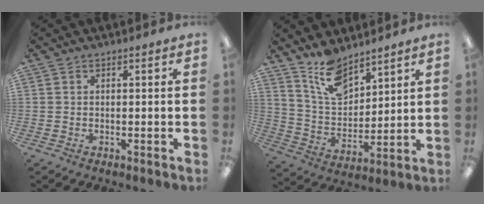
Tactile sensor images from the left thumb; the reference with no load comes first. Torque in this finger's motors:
{"motor_torque": [-0.01, 0.29, -0.46, 0.09, 0.09]}